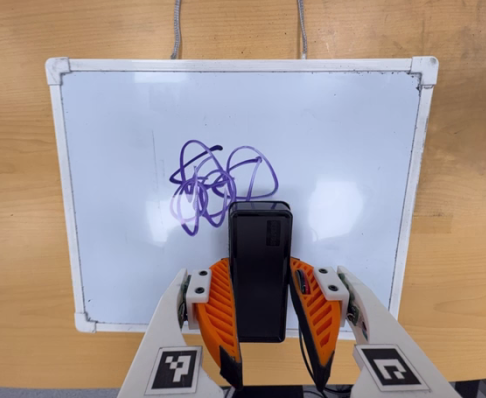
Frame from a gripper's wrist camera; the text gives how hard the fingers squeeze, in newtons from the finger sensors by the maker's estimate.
{"total": 4.5, "left": 2.9, "right": 6.0}